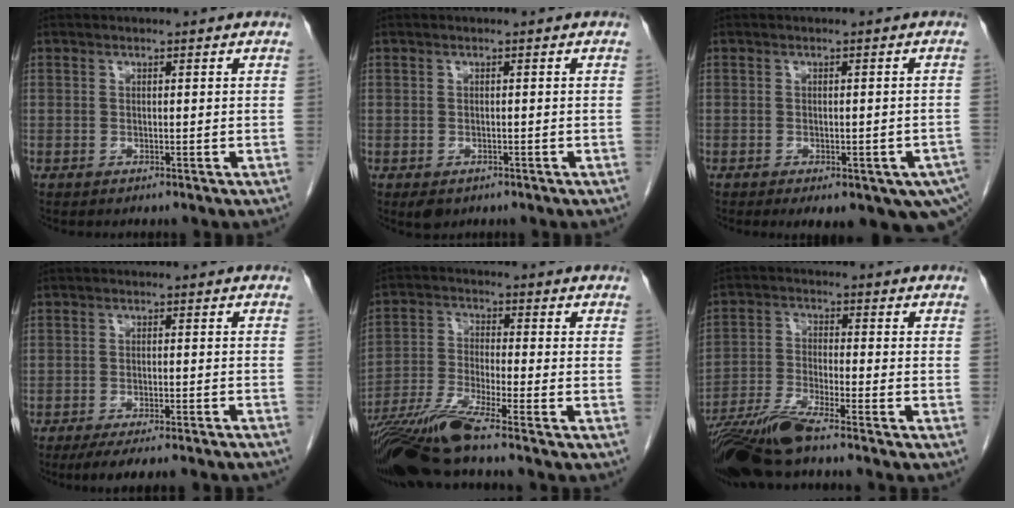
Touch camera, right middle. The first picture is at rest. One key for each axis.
{"total": 2.3, "fx": -1.4, "fy": 1.4, "fz": 1.2, "tx": -0.018, "ty": -0.003, "tz": -0.013}
{"total": 13.6, "fx": -8.2, "fy": 6.2, "fz": 9.0, "tx": -0.085, "ty": -0.015, "tz": -0.092}
{"total": 12.9, "fx": -11.5, "fy": 0.9, "fz": 5.8, "tx": -0.073, "ty": -0.017, "tz": -0.148}
{"total": 10.3, "fx": -8.2, "fy": -1.4, "fz": 5.9, "tx": -0.119, "ty": -0.028, "tz": -0.157}
{"total": 9.8, "fx": -8.2, "fy": -0.9, "fz": 5.3, "tx": -0.097, "ty": -0.026, "tz": -0.151}